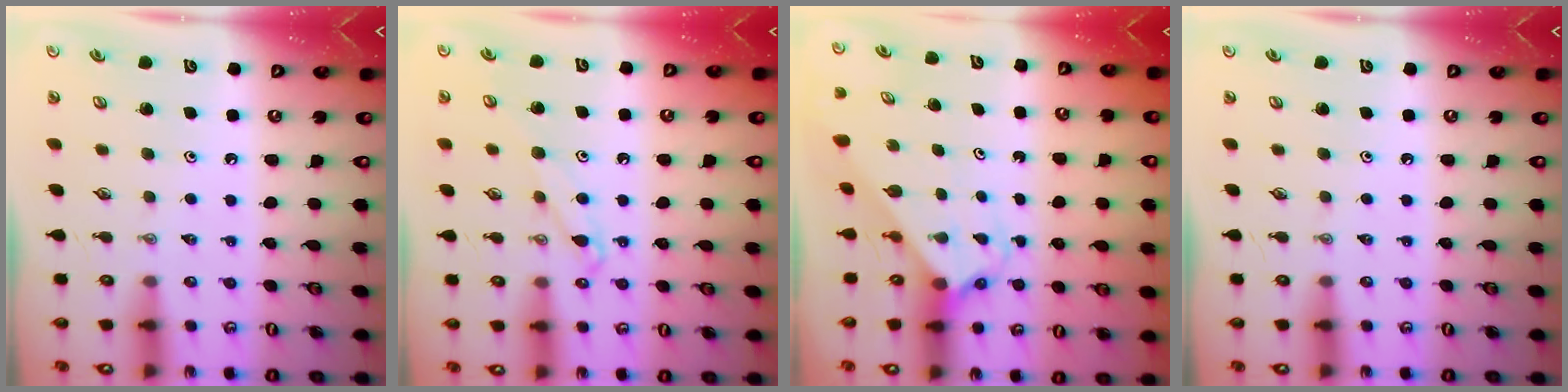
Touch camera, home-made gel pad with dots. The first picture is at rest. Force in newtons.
{"total": 6.5, "press": 6.5, "slide": 0.7}
{"total": 2.2, "press": 2.2, "slide": 0.1}
{"total": 0.0}